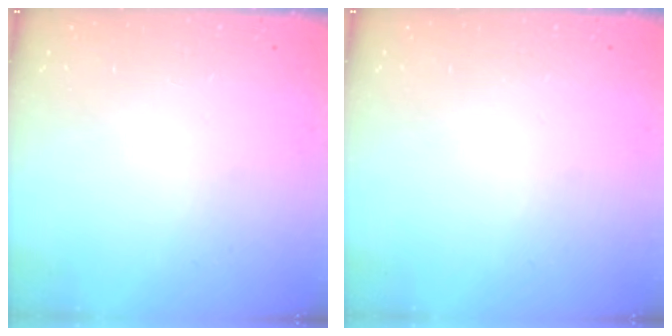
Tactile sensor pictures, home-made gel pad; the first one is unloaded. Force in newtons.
{"total": 0.0}